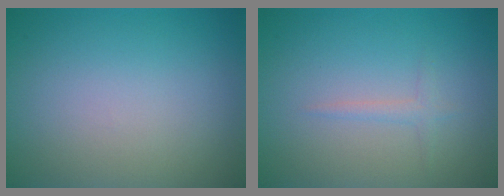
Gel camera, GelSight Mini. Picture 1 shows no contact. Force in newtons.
{"total": 1.3, "press": 1.3, "slide": 0.0}